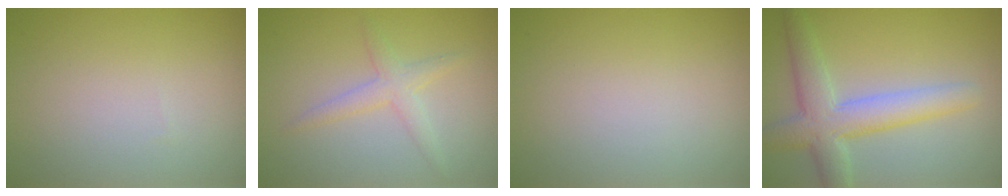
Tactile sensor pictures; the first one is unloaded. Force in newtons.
{"total": 2.2, "press": 2.2, "slide": 0.1}
{"total": 0.0}
{"total": 5.4, "press": 5.4, "slide": 0.2}